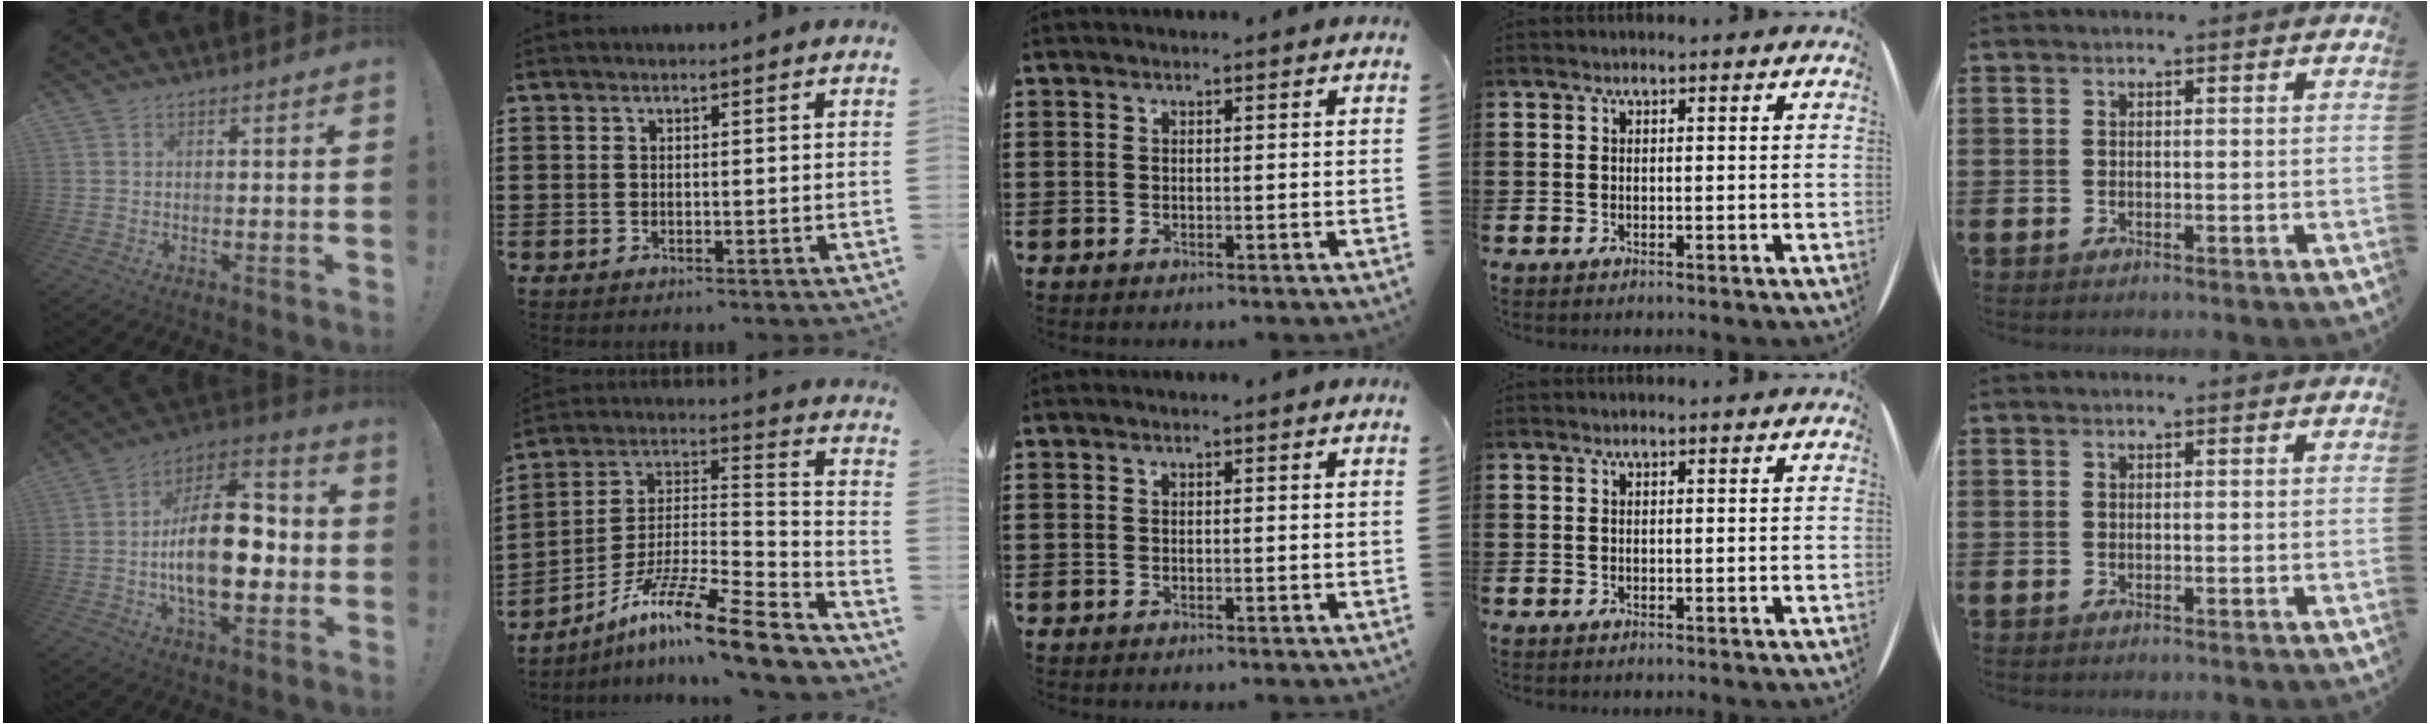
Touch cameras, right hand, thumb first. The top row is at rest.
{"thumb": {"total": 20.6, "force": [-2.4, 10.5, 17.5], "torque": [-0.303, 0.009, -0.042]}, "index": {"total": 13.4, "force": [-10.2, 1.5, 8.6], "torque": [-0.146, 0.016, -0.191]}}